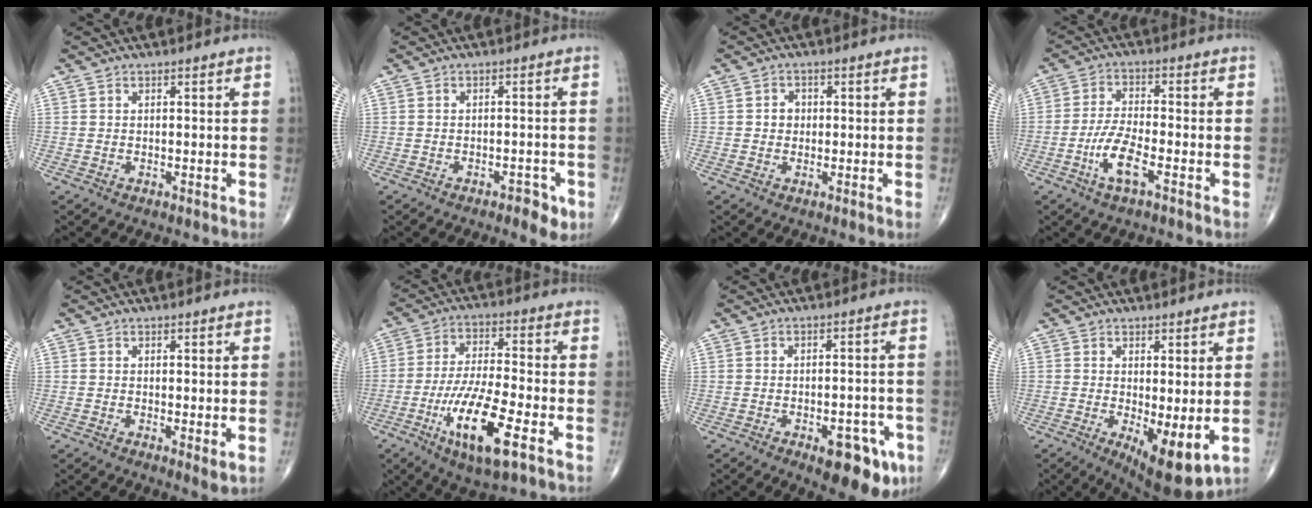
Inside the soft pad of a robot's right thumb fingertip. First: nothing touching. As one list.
[{"total": 3.4, "force": [-1.8, 1.6, 2.4], "torque": [-0.021, 0.007, -0.022]}, {"total": 2.3, "force": [0.1, 2.0, 1.0], "torque": [-0.003, 0.005, -0.001]}, {"total": 7.2, "force": [-3.1, 2.1, 6.1], "torque": [-0.129, 0.014, -0.059]}, {"total": 2.2, "force": [0.0, 0.6, 2.1], "torque": [-0.036, -0.011, -0.001]}, {"total": 14.7, "force": [-6.1, 3.7, 12.8], "torque": [-0.244, 0.011, -0.106]}, {"total": 10.8, "force": [-5.2, 4.8, 8.2], "torque": [-0.076, 0.020, -0.060]}, {"total": 9.1, "force": [-1.4, 3.1, 8.4], "torque": [-0.124, -0.026, -0.012]}]